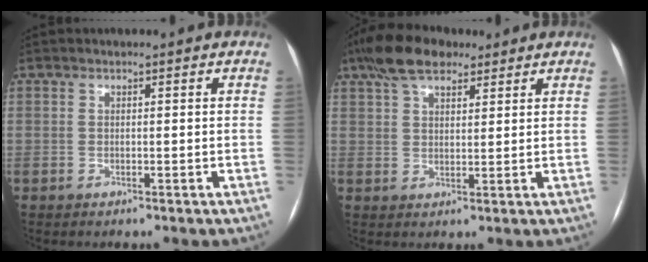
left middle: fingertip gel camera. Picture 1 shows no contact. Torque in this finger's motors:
{"motor_torque": [0.90, -0.91, 0.56, 0.12]}